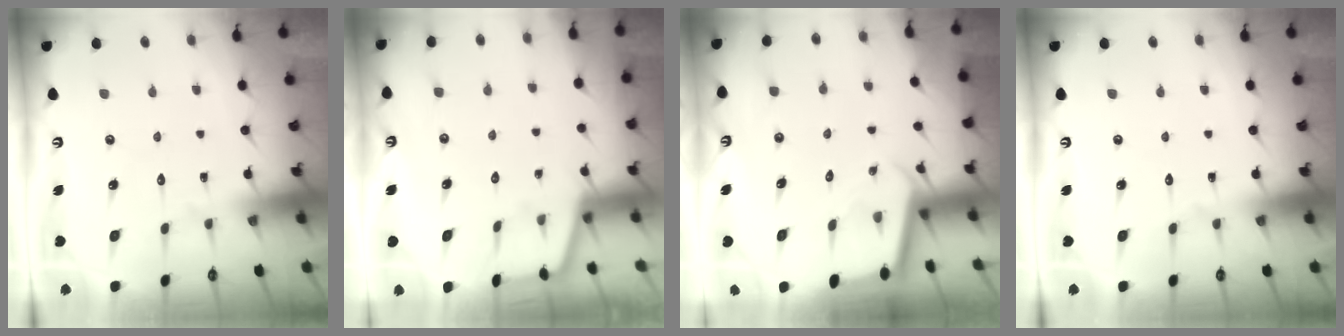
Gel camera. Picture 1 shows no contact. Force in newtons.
{"total": 1.2, "press": 1.1, "slide": 0.3}
{"total": 1.8, "press": 1.8, "slide": 0.1}
{"total": 0.0}